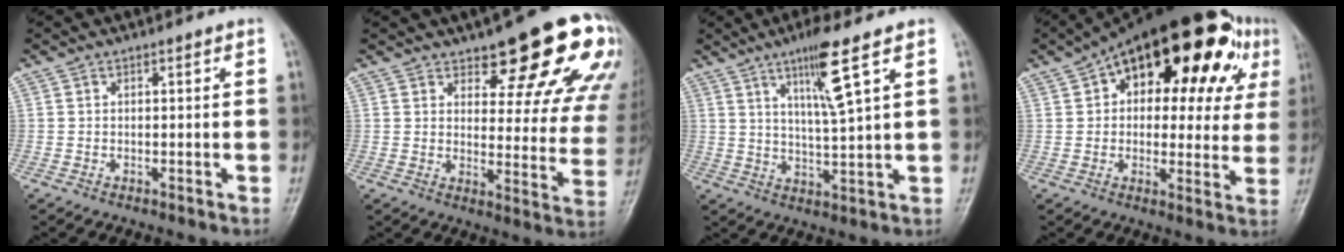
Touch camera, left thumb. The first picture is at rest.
{"total": 19.1, "force": [12.4, 6.4, 13.1], "torque": [-0.119, -0.067, 0.152]}
{"total": 8.5, "force": [4.4, -0.2, 7.2], "torque": [-0.139, -0.029, 0.086]}
{"total": 23.3, "force": [9.2, 12.2, 17.7], "torque": [-0.213, 0.021, 0.127]}